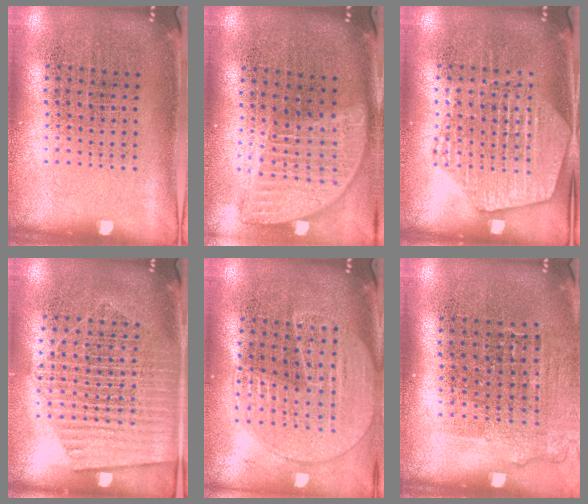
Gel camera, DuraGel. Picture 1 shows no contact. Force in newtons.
{"total": 2.0, "press": 1.6, "slide": 1.2}
{"total": 1.6, "press": 1.6, "slide": 0.2}
{"total": 1.6, "press": 1.5, "slide": 0.7}
{"total": 1.8, "press": 1.7, "slide": 0.6}
{"total": 1.1, "press": 1.0, "slide": 0.4}